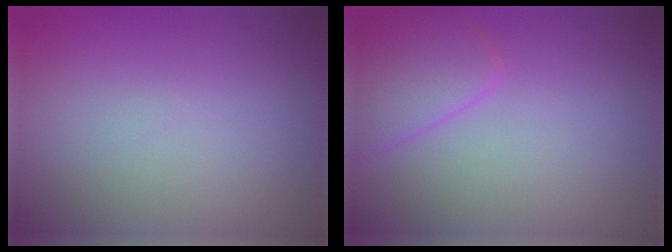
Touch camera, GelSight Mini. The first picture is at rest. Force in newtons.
{"total": 2.9, "press": 2.9, "slide": 0.2}